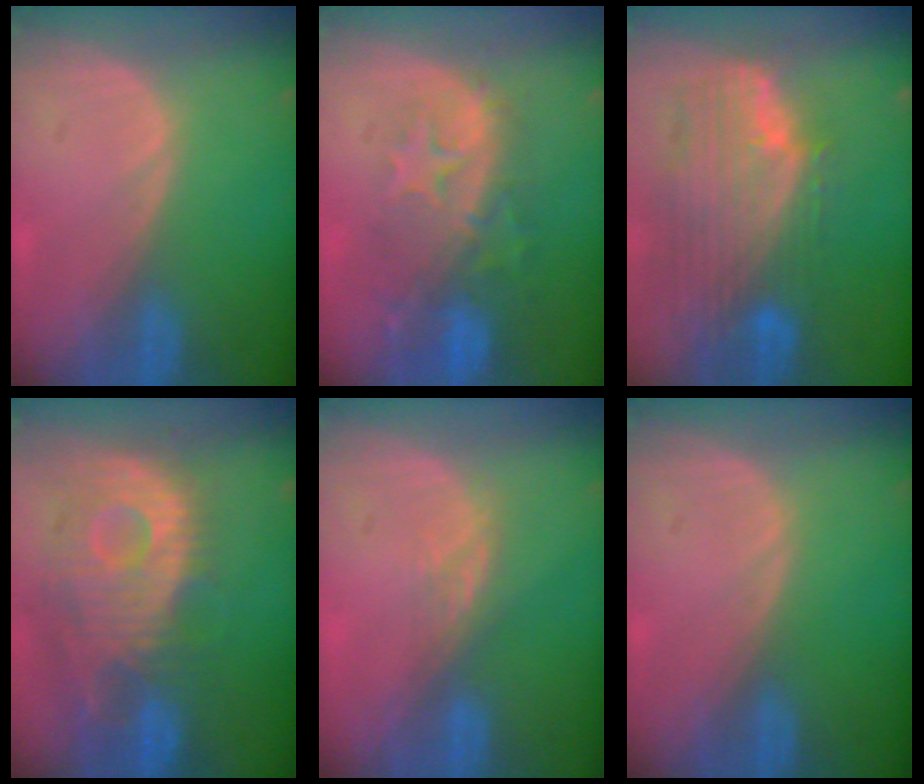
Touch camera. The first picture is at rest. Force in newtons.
{"total": 10.1, "press": 8.8, "slide": 4.9}
{"total": 11.5, "press": 9.8, "slide": 6.0}
{"total": 12.2, "press": 10.8, "slide": 5.6}
{"total": 2.5, "press": 2.1, "slide": 1.4}
{"total": 0.0}